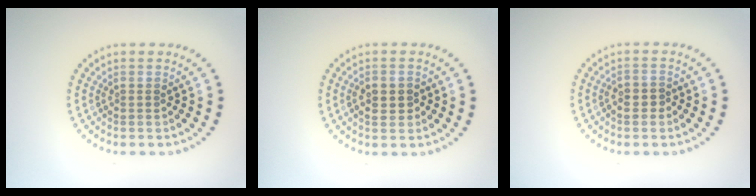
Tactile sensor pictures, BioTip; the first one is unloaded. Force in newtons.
{"total": 2.0, "press": 2.0, "slide": 0.2}
{"total": 1.3, "press": 1.2, "slide": 0.5}